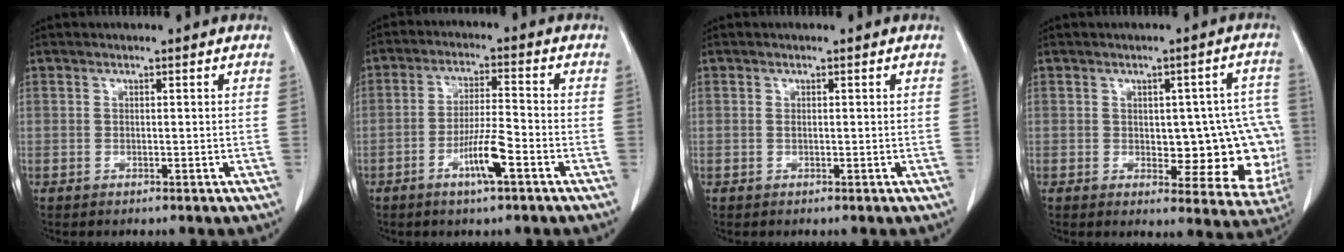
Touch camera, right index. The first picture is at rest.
{"total": 7.4, "force": [-3.5, 0.9, 6.4], "torque": [-0.125, 0.000, -0.060]}
{"total": 0.8, "force": [0.1, 0.6, 0.6], "torque": [-0.016, 0.003, 0.002]}
{"total": 18.0, "force": [-1.5, 7.6, 16.2], "torque": [-0.161, 0.028, 0.008]}